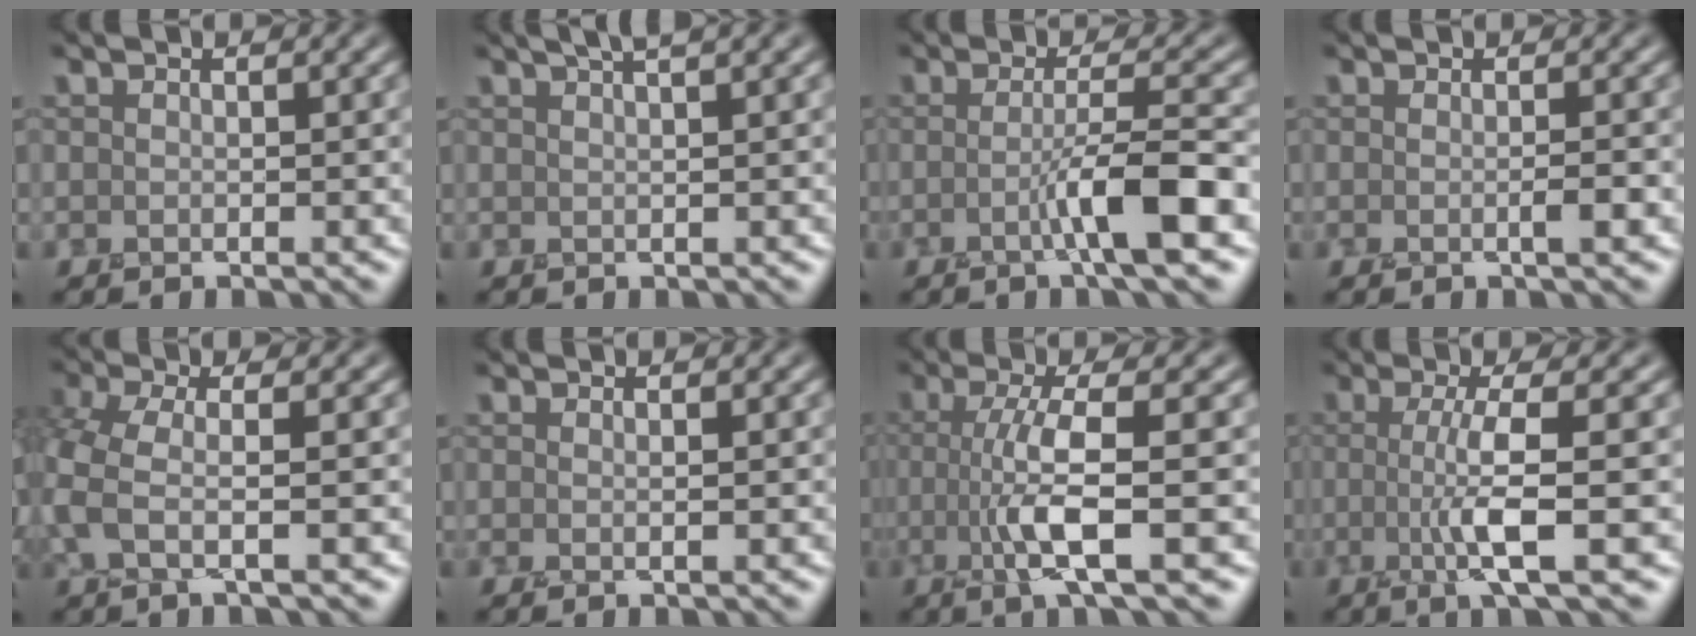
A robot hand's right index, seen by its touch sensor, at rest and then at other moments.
{"total": 2.5, "force": [1.7, 0.2, 1.9], "torque": [-0.021, 0.009, 0.028]}
{"total": 4.6, "force": [-1.4, 0.2, 4.3], "torque": [-0.070, 0.014, -0.038]}
{"total": 1.1, "force": [-0.2, -0.2, 1.0], "torque": [-0.019, 0.002, -0.005]}
{"total": 4.0, "force": [-1.1, 1.2, 3.7], "torque": [-0.091, -0.002, -0.034]}
{"total": 0.5, "force": [0.2, -0.2, 0.4], "torque": [-0.012, 0.000, 0.000]}
{"total": 5.3, "force": [-1.1, 0.6, 5.2], "torque": [-0.105, 0.004, -0.025]}
{"total": 4.8, "force": [-0.3, 0.6, 4.7], "torque": [-0.088, -0.003, -0.011]}